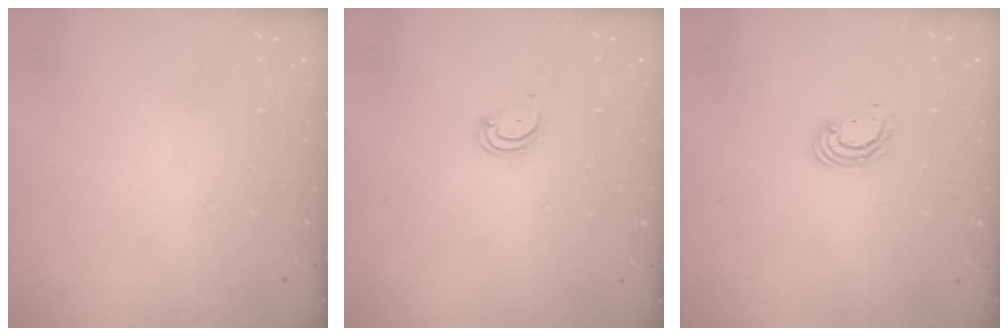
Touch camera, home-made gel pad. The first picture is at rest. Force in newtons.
{"total": 3.1, "press": 3.1, "slide": 0.3}
{"total": 3.8, "press": 3.8, "slide": 0.1}